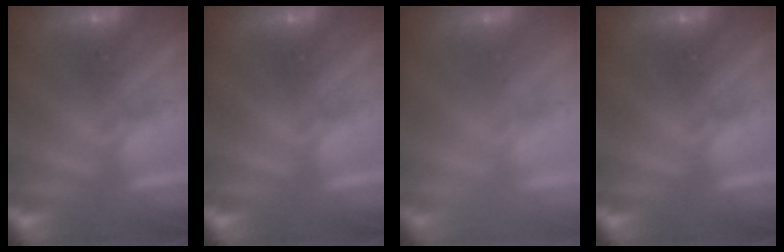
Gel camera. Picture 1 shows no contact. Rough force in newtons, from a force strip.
{"total": 0.0}
{"total": 3.0}
{"total": 0.0}